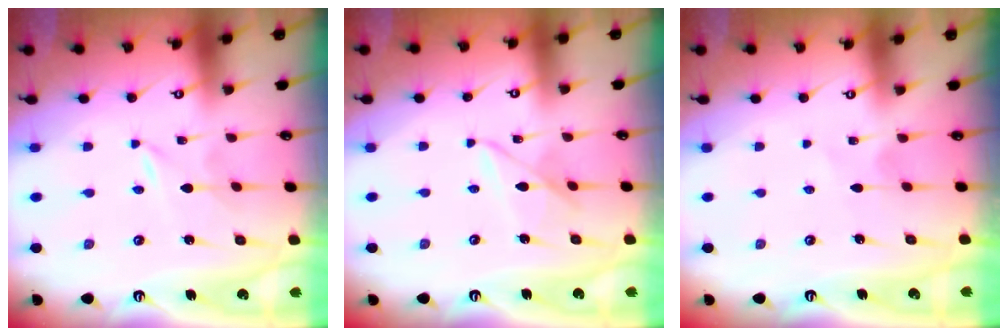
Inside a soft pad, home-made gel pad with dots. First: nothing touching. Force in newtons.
{"total": 6.0, "press": 5.9, "slide": 0.4}
{"total": 2.4, "press": 2.4, "slide": 0.3}